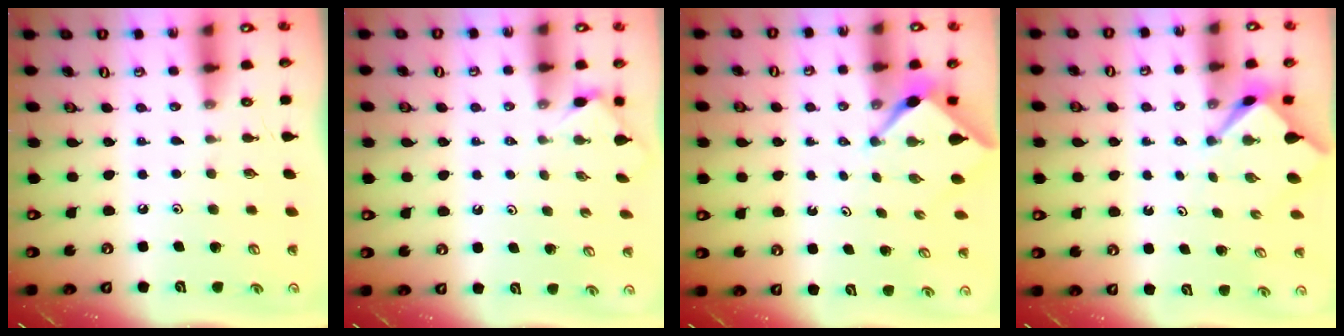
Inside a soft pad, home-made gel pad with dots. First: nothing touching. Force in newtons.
{"total": 1.6, "press": 1.5, "slide": 0.4}
{"total": 2.2, "press": 2.2, "slide": 0.3}
{"total": 2.7, "press": 2.7, "slide": 0.3}